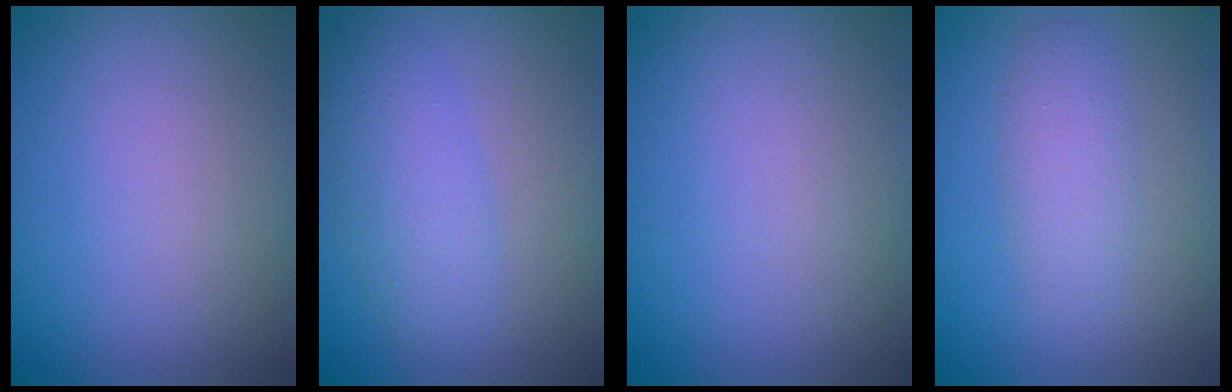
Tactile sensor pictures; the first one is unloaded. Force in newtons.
{"total": 3.7, "press": 3.7, "slide": 0.1}
{"total": 0.0}
{"total": 2.4, "press": 2.4, "slide": 0.2}